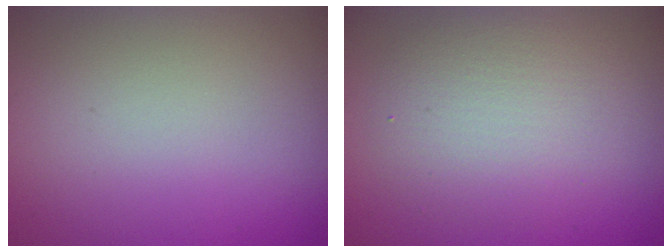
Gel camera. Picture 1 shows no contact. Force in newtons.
{"total": 4.8, "press": 4.8, "slide": 0.3}